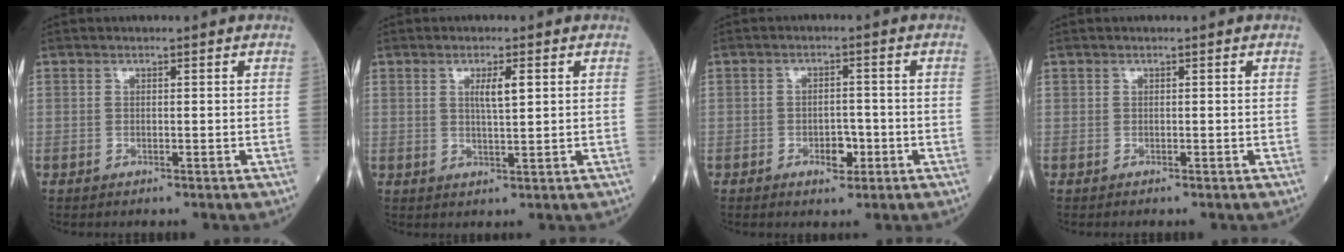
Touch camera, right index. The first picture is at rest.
{"total": 3.1, "force": [1.1, 0.4, 2.9], "torque": [-0.054, 0.000, 0.018]}
{"total": 3.4, "force": [-1.5, 1.8, 2.4], "torque": [-0.031, 0.005, -0.019]}
{"total": 0.0}